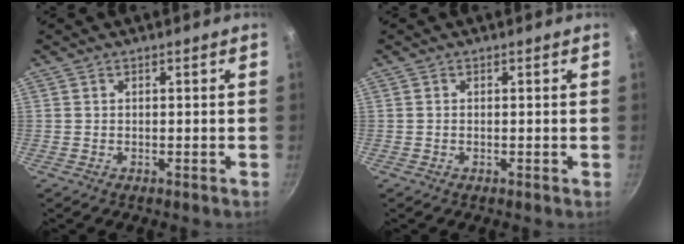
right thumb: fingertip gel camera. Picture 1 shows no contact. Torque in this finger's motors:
{"motor_torque": [-0.16, -0.24, -0.44, -0.10, -0.06]}